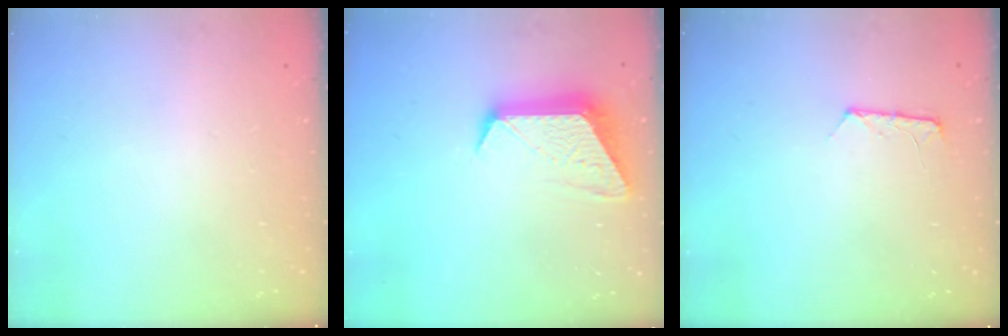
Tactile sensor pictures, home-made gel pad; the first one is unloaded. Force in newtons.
{"total": 11.4, "press": 11.4, "slide": 0.9}
{"total": 6.7, "press": 6.7, "slide": 0.7}